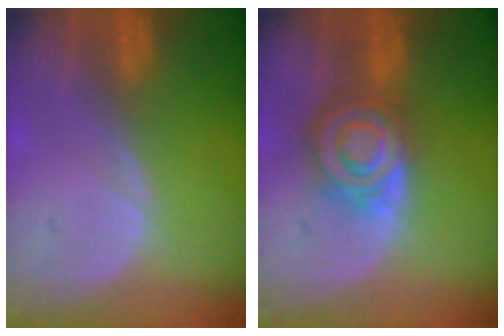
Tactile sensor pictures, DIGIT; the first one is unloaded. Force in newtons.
{"total": 7.9, "press": 7.1, "slide": 3.6}